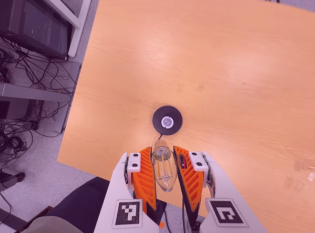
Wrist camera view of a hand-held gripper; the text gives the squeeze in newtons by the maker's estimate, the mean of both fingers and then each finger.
{"total": 21.1, "left": 22.0, "right": 20.2}